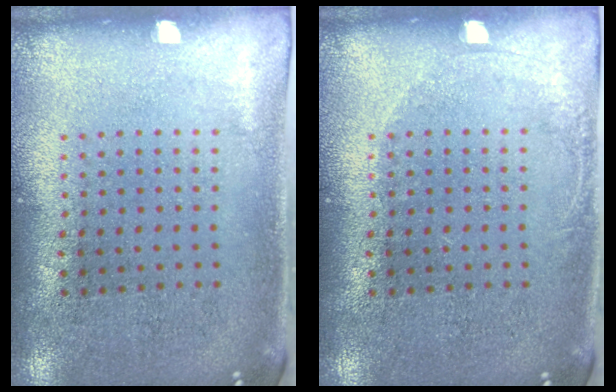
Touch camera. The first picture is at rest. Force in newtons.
{"total": 0.7, "press": 0.7, "slide": 0.1}